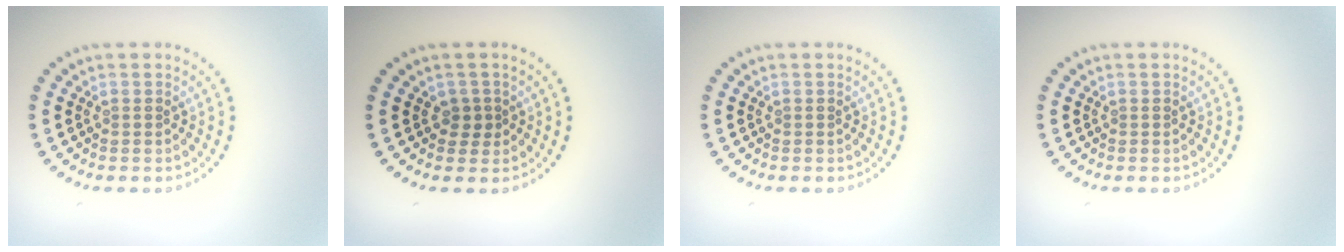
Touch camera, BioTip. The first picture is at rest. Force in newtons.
{"total": 1.3, "press": 1.1, "slide": 0.7}
{"total": 0.0}
{"total": 0.0}